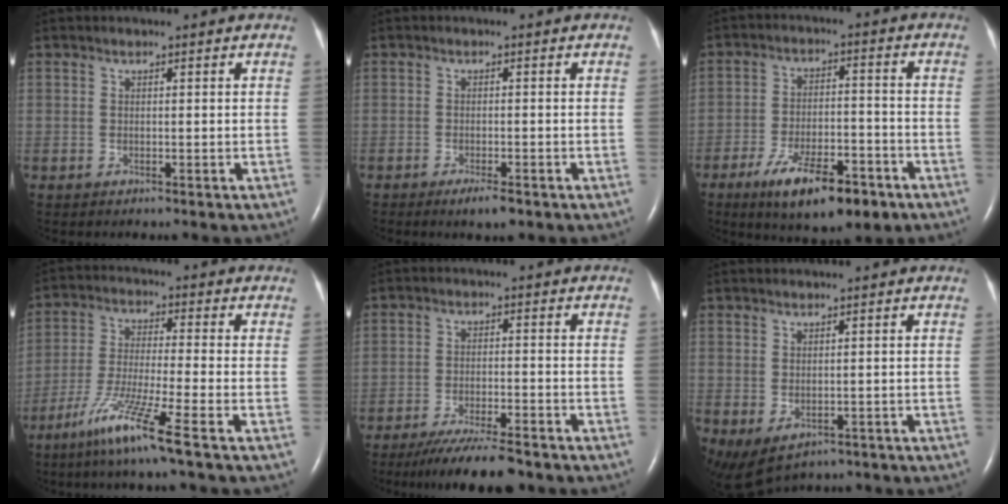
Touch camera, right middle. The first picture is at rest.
{"total": 2.5, "force": [-1.6, 0.4, 1.8], "torque": [-0.028, -0.003, -0.026]}
{"total": 12.2, "force": [-7.4, 3.9, 9.0], "torque": [-0.149, -0.008, -0.113]}
{"total": 9.8, "force": [-6.0, -1.4, 7.6], "torque": [-0.151, -0.036, -0.121]}
{"total": 9.3, "force": [-7.8, 0.6, 5.1], "torque": [-0.080, -0.023, -0.126]}
{"total": 6.8, "force": [-3.0, 4.0, 4.7], "torque": [-0.084, -0.007, -0.036]}